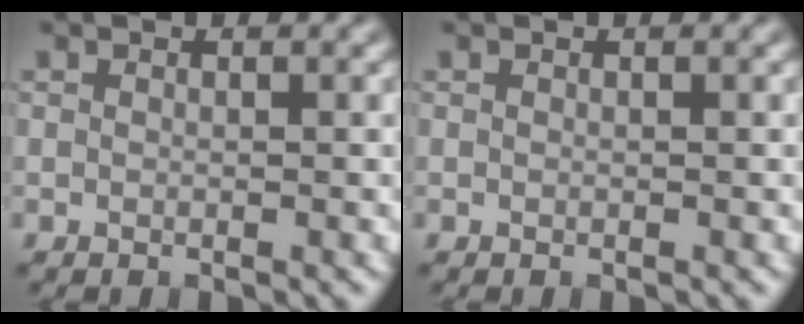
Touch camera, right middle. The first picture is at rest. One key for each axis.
{"total": 0.0}